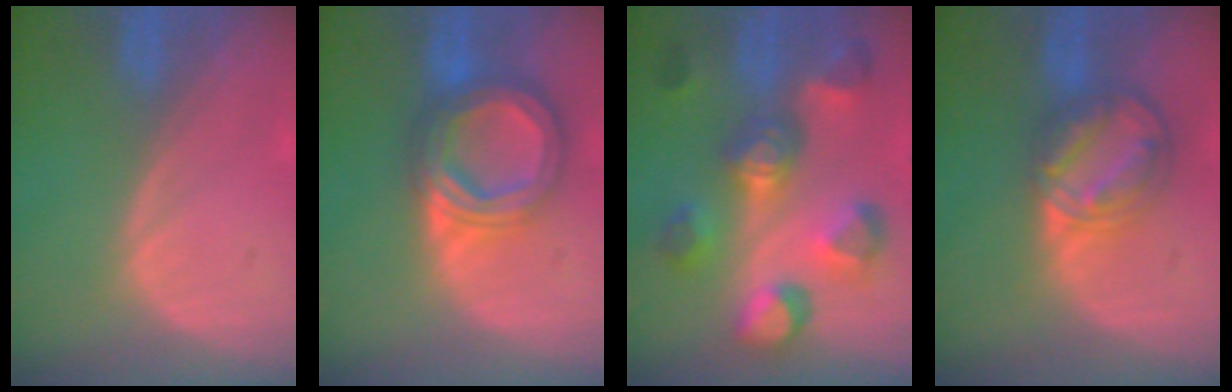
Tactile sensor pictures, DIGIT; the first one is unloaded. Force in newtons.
{"total": 8.6, "press": 8.6, "slide": 0.7}
{"total": 10.7, "press": 10.0, "slide": 3.7}
{"total": 8.1, "press": 7.0, "slide": 4.1}